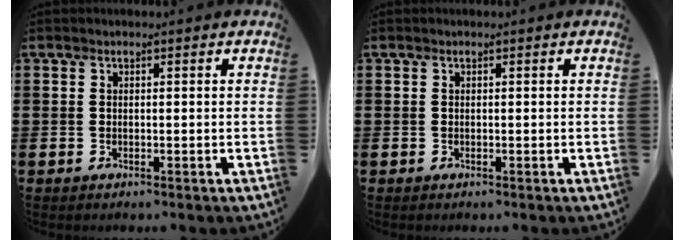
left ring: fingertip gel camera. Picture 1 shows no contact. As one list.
[{"total": 0.0}]